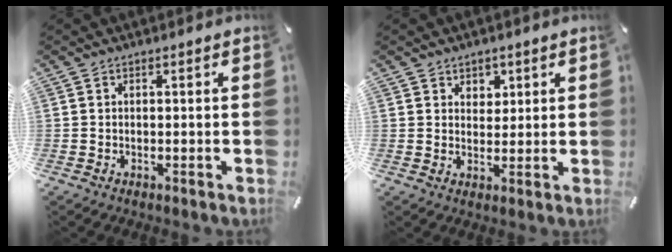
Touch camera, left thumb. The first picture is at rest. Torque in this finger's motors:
{"motor_torque": [-0.07, -0.02, 0.26, -0.28, 0.09]}